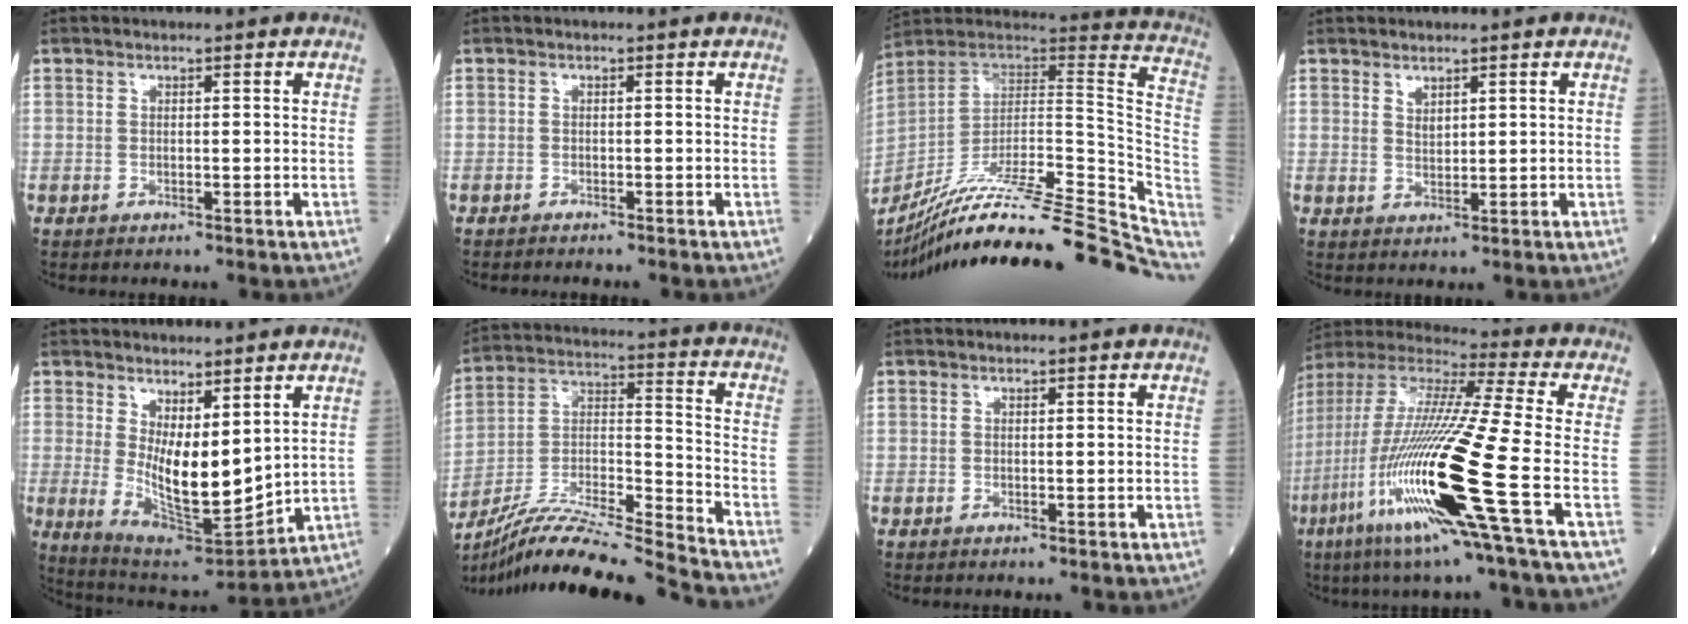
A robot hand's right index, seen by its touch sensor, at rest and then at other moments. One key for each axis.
{"total": 1.3, "fx": -1.2, "fy": -0.1, "fz": 0.4, "tx": -0.007, "ty": 0.001, "tz": -0.014}
{"total": 32.2, "fx": -26.1, "fy": 3.2, "fz": 18.7, "tx": -0.194, "ty": -0.019, "tz": -0.380}
{"total": 1.5, "fx": 1.2, "fy": 0.5, "fz": 0.8, "tx": -0.018, "ty": -0.003, "tz": 0.028}
{"total": 11.0, "fx": 2.3, "fy": 3.4, "fz": 10.1, "tx": -0.181, "ty": -0.028, "tz": 0.063}
{"total": 21.6, "fx": -19.8, "fy": -1.8, "fz": 8.3, "tx": -0.167, "ty": -0.021, "tz": -0.340}
{"total": 0.0}
{"total": 23.0, "fx": -7.8, "fy": -0.6, "fz": 21.6, "tx": -0.466, "ty": -0.046, "tz": -0.160}